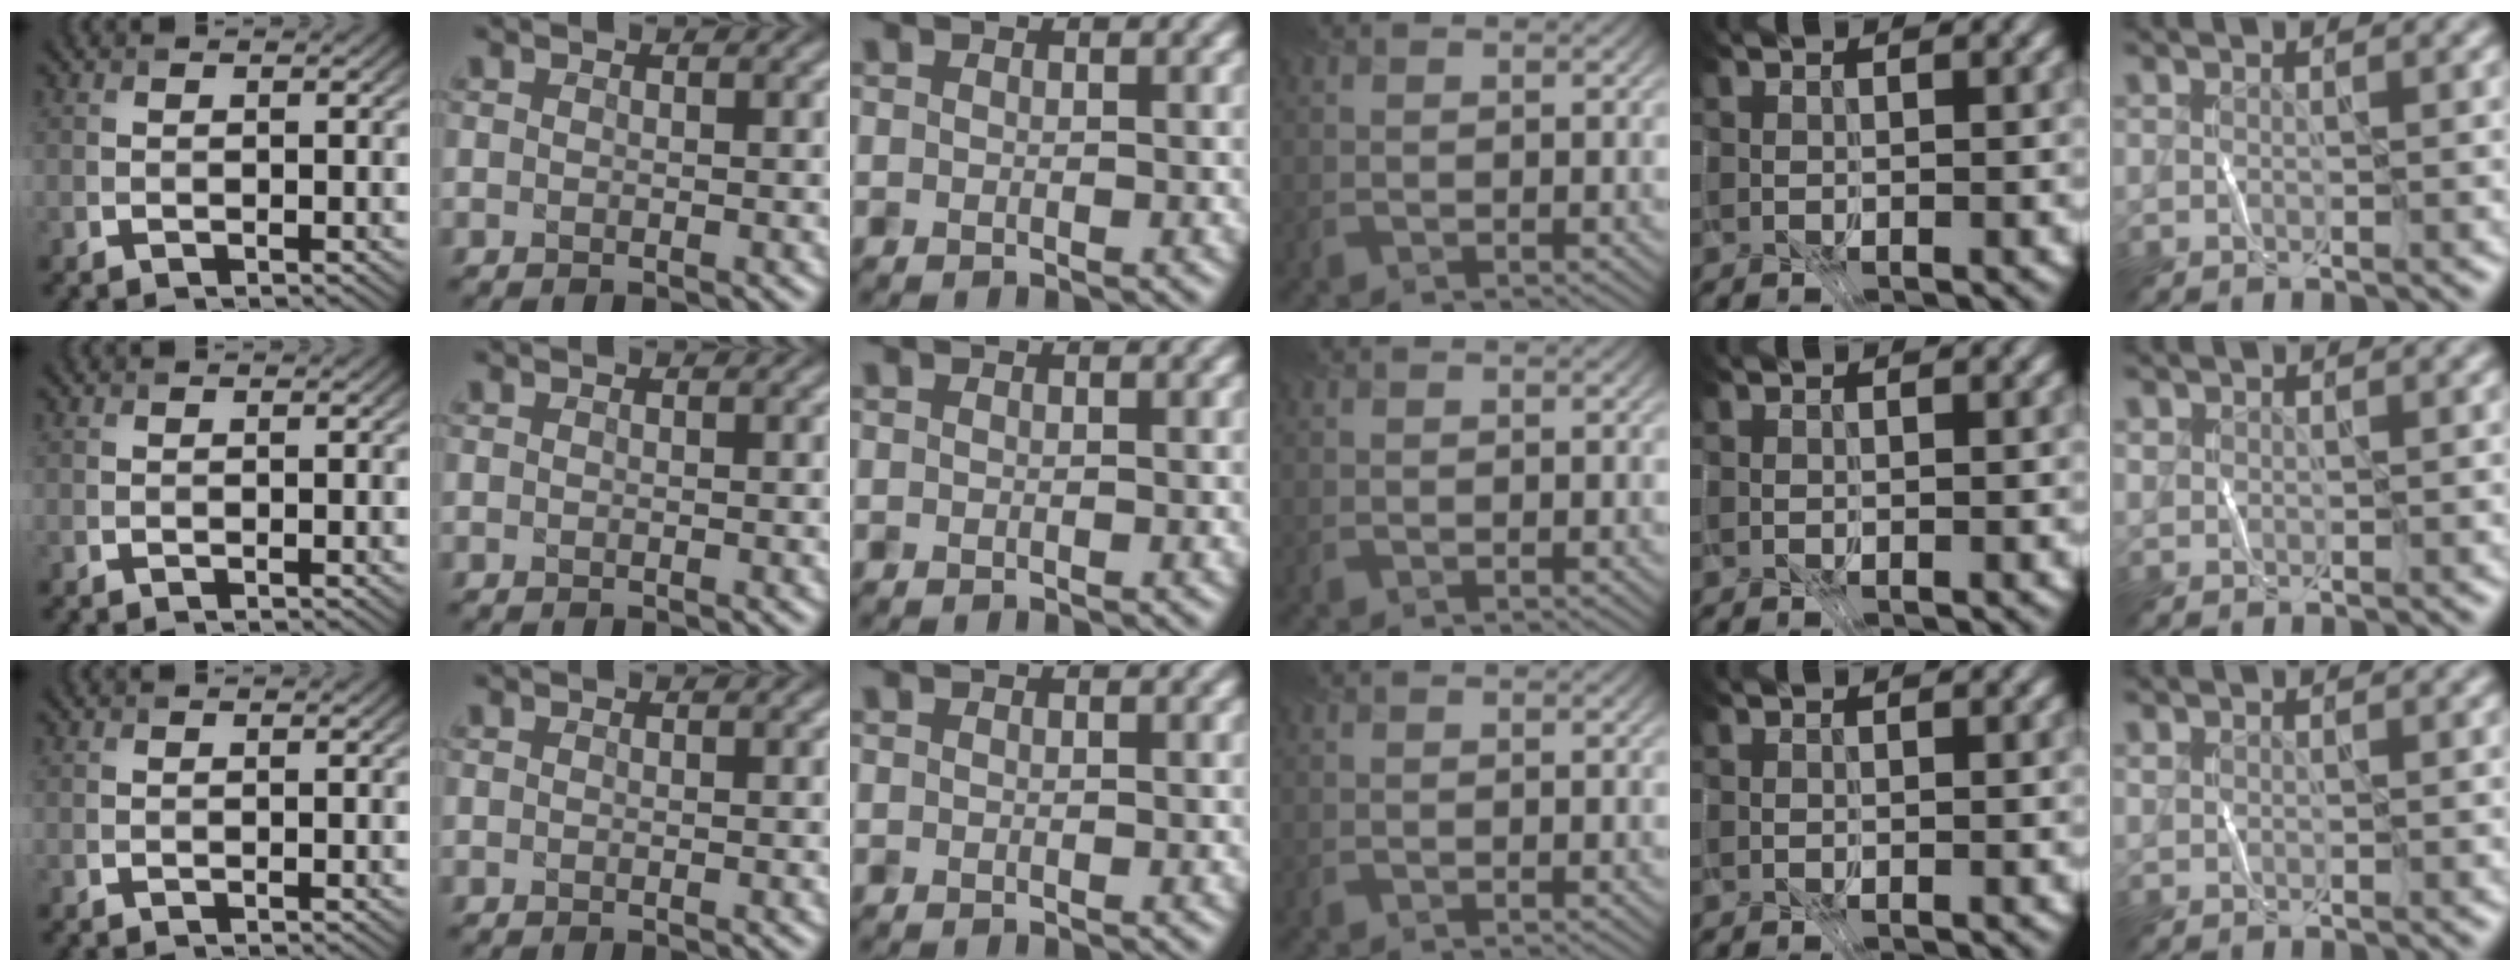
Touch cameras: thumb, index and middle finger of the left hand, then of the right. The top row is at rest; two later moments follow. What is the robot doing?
{"motion": "fold", "object": "coffee filter"}